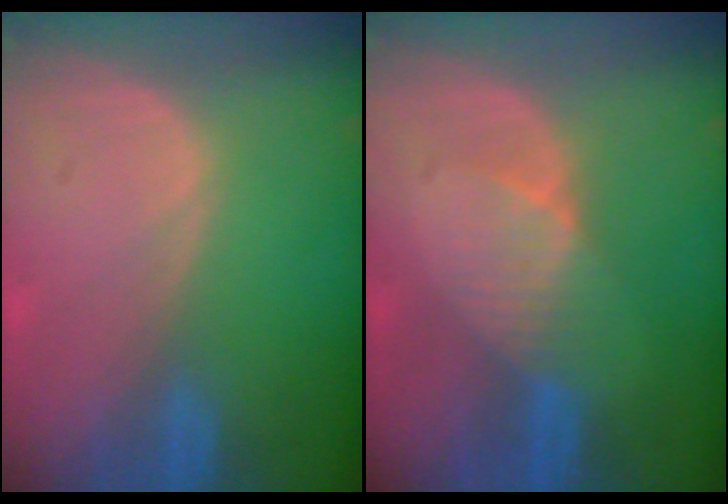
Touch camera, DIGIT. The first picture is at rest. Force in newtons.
{"total": 3.5, "press": 3.5, "slide": 0.4}